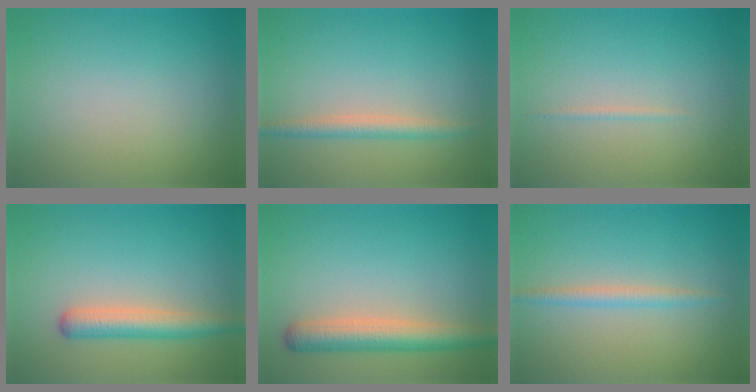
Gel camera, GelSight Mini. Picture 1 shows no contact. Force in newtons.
{"total": 2.2, "press": 2.2, "slide": 0.0}
{"total": 0.5, "press": 0.5, "slide": 0.0}
{"total": 3.5, "press": 3.5, "slide": 0.1}
{"total": 4.7, "press": 4.7, "slide": 0.2}
{"total": 1.7, "press": 1.7, "slide": 0.0}